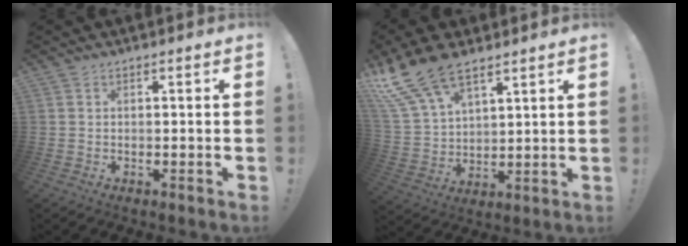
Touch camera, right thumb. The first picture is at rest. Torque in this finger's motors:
{"motor_torque": [0.07, 0.65, 0.40, 0.13, 0.28]}